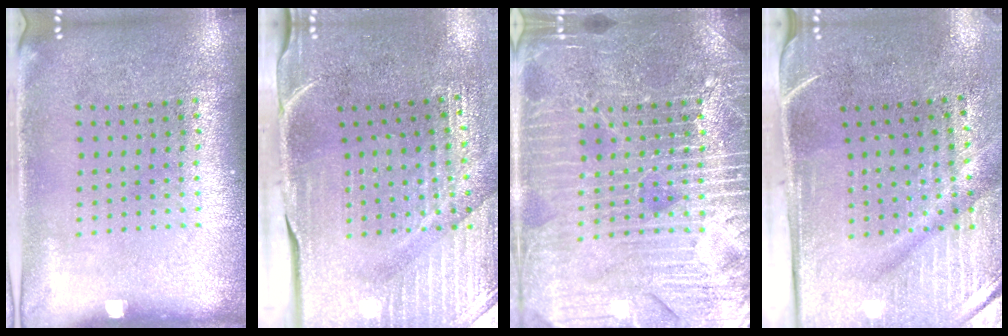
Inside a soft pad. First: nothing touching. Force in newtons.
{"total": 4.5, "press": 3.9, "slide": 2.3}
{"total": 4.6, "press": 4.6, "slide": 0.6}
{"total": 4.8, "press": 3.9, "slide": 2.8}